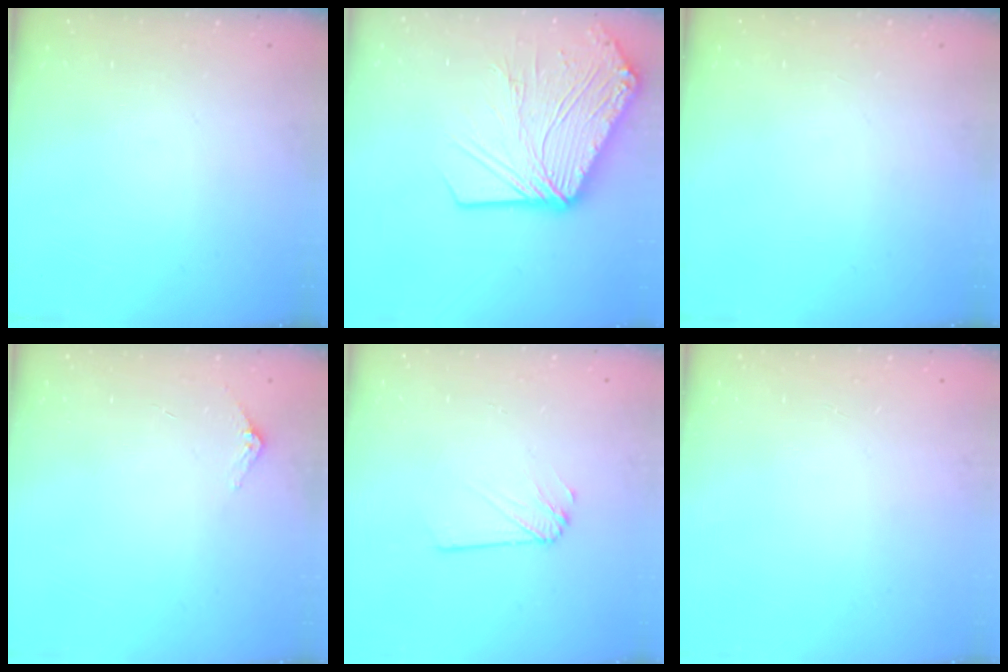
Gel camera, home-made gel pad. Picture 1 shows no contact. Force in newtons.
{"total": 21.3, "press": 21.2, "slide": 2.4}
{"total": 0.0}
{"total": 2.9, "press": 2.9, "slide": 0.2}
{"total": 2.2, "press": 2.2, "slide": 0.1}
{"total": 0.0}